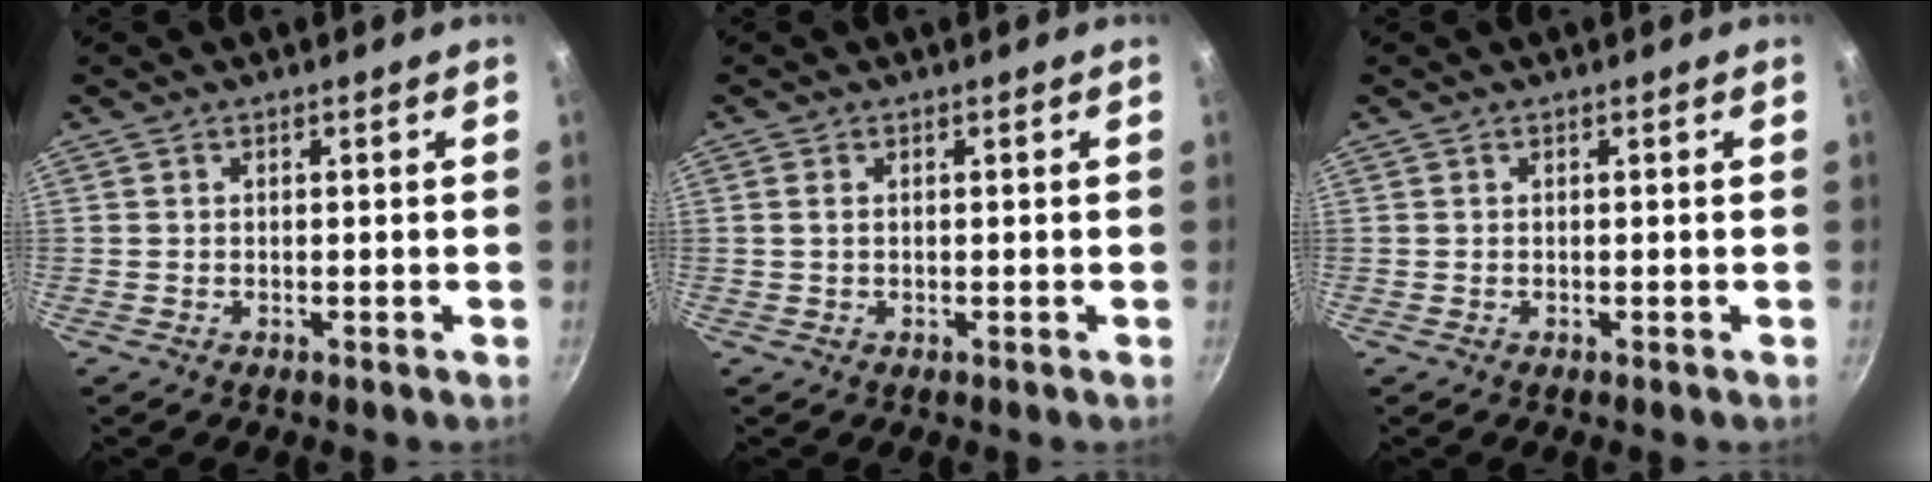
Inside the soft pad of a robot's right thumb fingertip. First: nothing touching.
{"total": 1.1, "force": [0.2, 0.6, 0.8], "torque": [-0.016, 0.001, 0.002]}
{"total": 0.0}